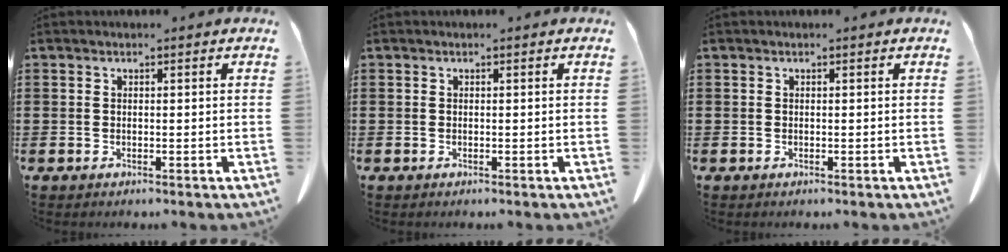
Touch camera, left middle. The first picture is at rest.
{"total": 0.0}
{"total": 0.0}